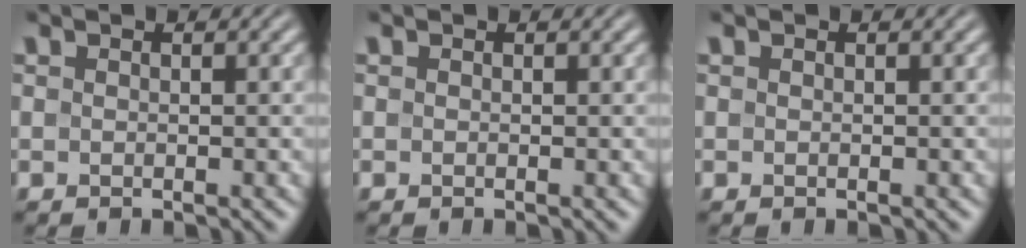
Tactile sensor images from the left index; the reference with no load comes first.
{"total": 0.0}
{"total": 0.0}